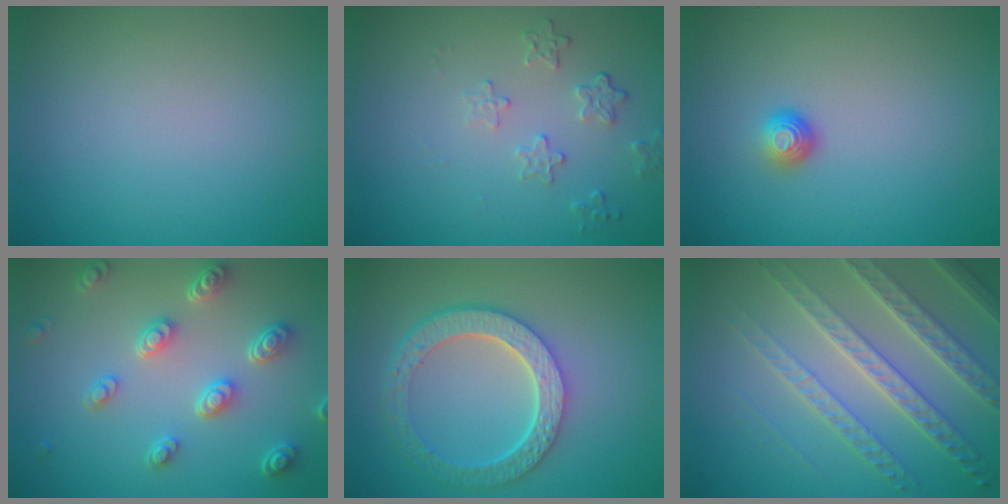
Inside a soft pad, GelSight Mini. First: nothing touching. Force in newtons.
{"total": 1.9, "press": 1.3, "slide": 1.4}
{"total": 1.3, "press": 1.0, "slide": 0.9}
{"total": 4.6, "press": 3.6, "slide": 2.8}
{"total": 6.1, "press": 4.5, "slide": 4.0}
{"total": 7.6, "press": 5.2, "slide": 5.5}